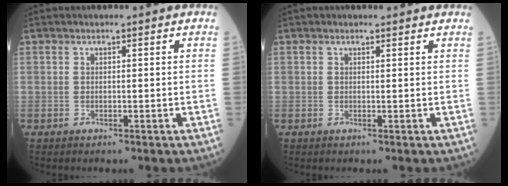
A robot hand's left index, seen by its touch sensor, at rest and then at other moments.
{"total": 2.3, "force": [2.1, 0.4, 1.0], "torque": [-0.016, 0.015, 0.023]}